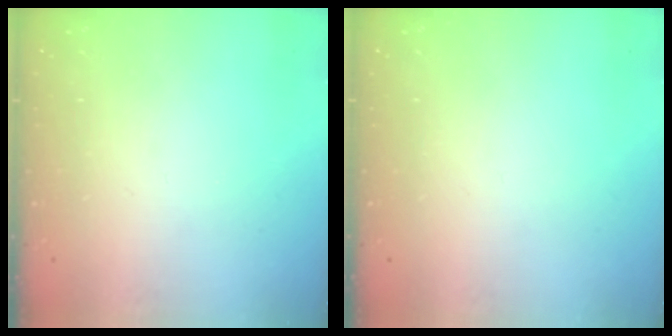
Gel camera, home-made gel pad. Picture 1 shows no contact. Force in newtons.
{"total": 0.0}